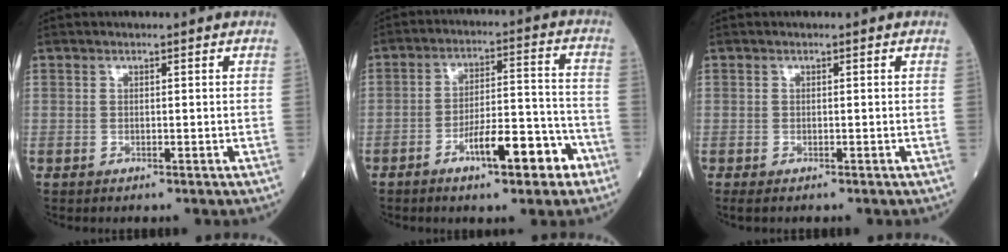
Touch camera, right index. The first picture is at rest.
{"total": 10.3, "force": [-5.5, 2.6, 8.3], "torque": [-0.132, 0.021, -0.082]}
{"total": 1.1, "force": [-0.9, 0.3, 0.6], "torque": [-0.006, -0.002, -0.012]}